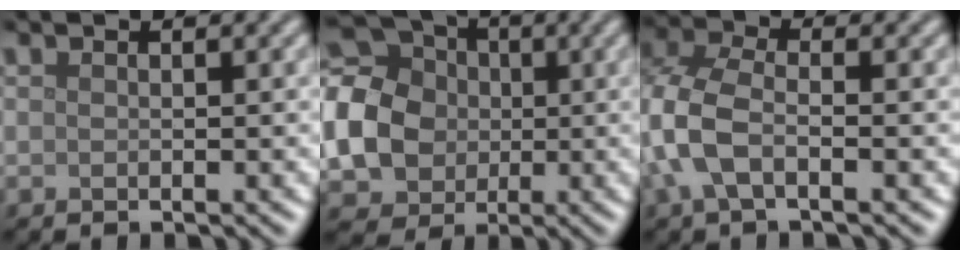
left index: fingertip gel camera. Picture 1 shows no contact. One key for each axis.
{"total": 12.5, "fx": -0.4, "fy": 10.7, "fz": 6.4, "tx": -0.162, "ty": -0.003, "tz": -0.037}
{"total": 5.4, "fx": -1.1, "fy": 3.0, "fz": 4.4, "tx": -0.117, "ty": 0.007, "tz": -0.031}